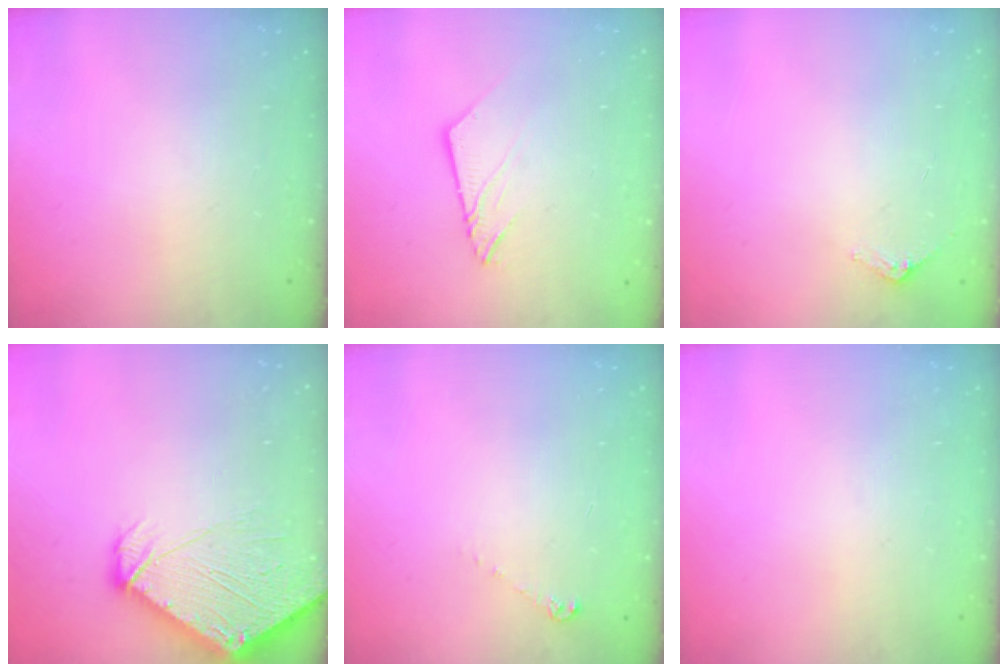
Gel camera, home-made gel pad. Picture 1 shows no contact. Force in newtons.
{"total": 5.8, "press": 5.8, "slide": 0.3}
{"total": 2.9, "press": 2.9, "slide": 0.2}
{"total": 11.1, "press": 11.0, "slide": 1.2}
{"total": 4.3, "press": 4.2, "slide": 0.6}
{"total": 0.0}